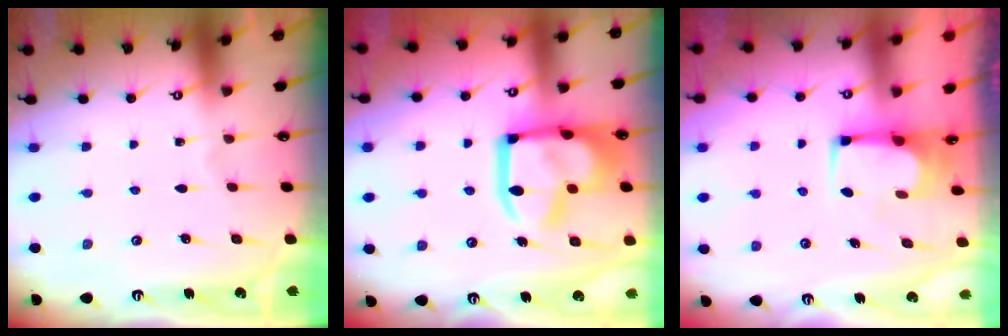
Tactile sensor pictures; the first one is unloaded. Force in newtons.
{"total": 19.4, "press": 19.3, "slide": 2.1}
{"total": 2.4, "press": 2.4, "slide": 0.2}